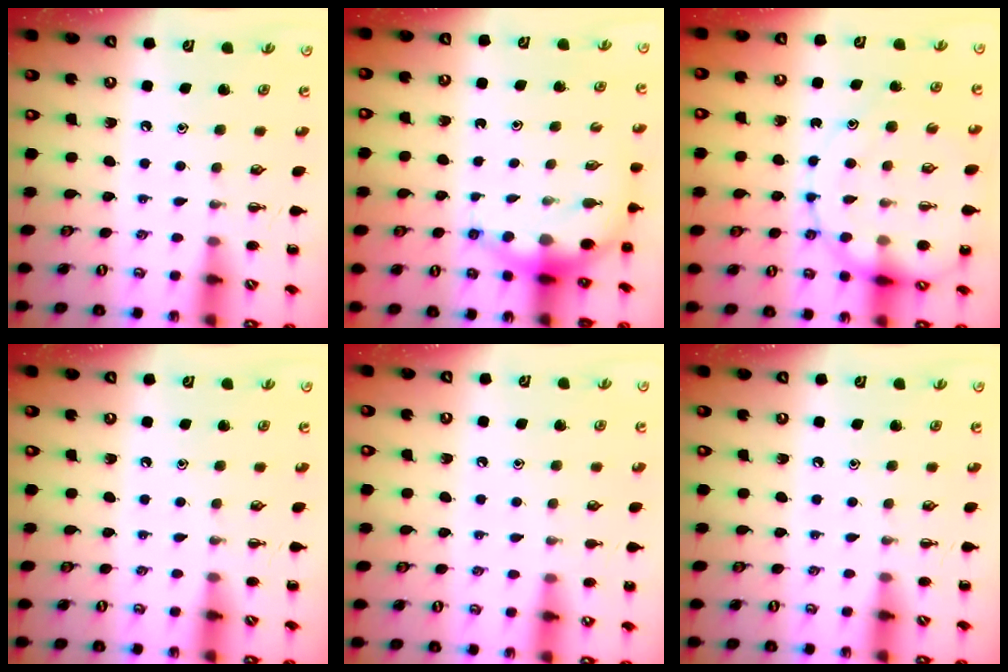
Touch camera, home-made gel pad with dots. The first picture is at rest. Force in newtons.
{"total": 6.5, "press": 6.3, "slide": 1.5}
{"total": 16.3, "press": 16.1, "slide": 2.5}
{"total": 0.0}
{"total": 4.2, "press": 4.0, "slide": 1.3}
{"total": 0.0}